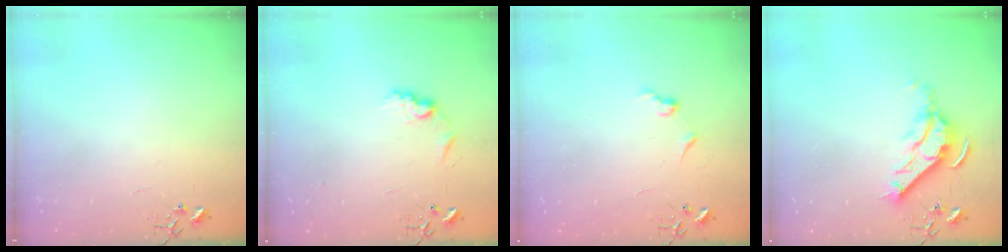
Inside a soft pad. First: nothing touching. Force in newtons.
{"total": 8.4, "press": 8.4, "slide": 0.3}
{"total": 6.3, "press": 6.3, "slide": 0.5}
{"total": 11.7, "press": 11.6, "slide": 1.3}